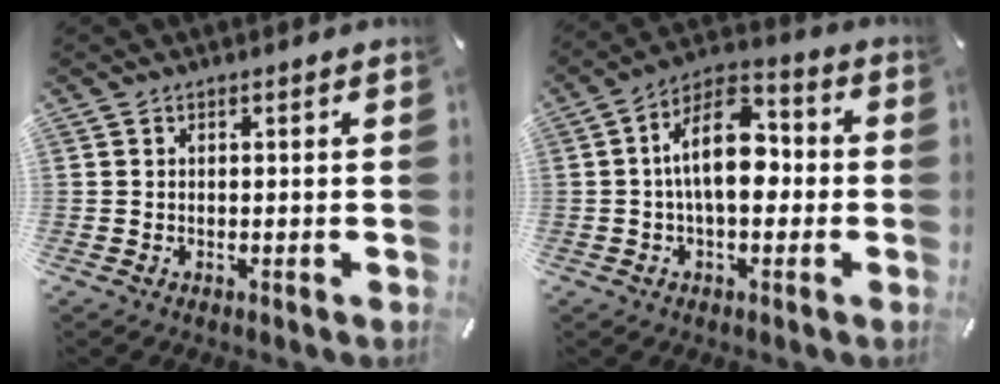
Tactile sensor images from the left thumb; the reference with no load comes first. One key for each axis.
{"total": 14.3, "fx": 0.1, "fy": 7.8, "fz": 11.9, "tx": -0.209, "ty": -0.002, "tz": 0.002}